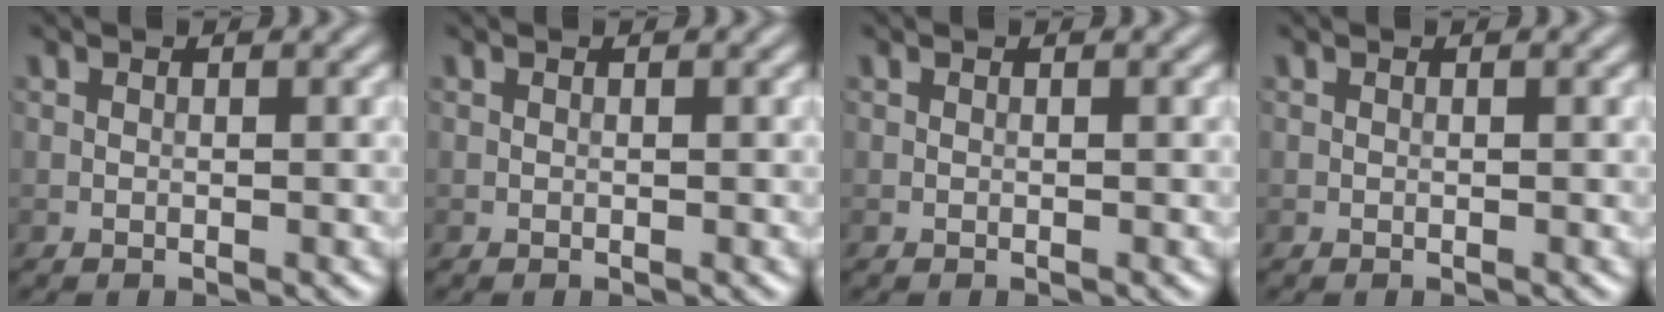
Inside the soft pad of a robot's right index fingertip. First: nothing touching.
{"total": 0.0}
{"total": 0.0}
{"total": 0.0}